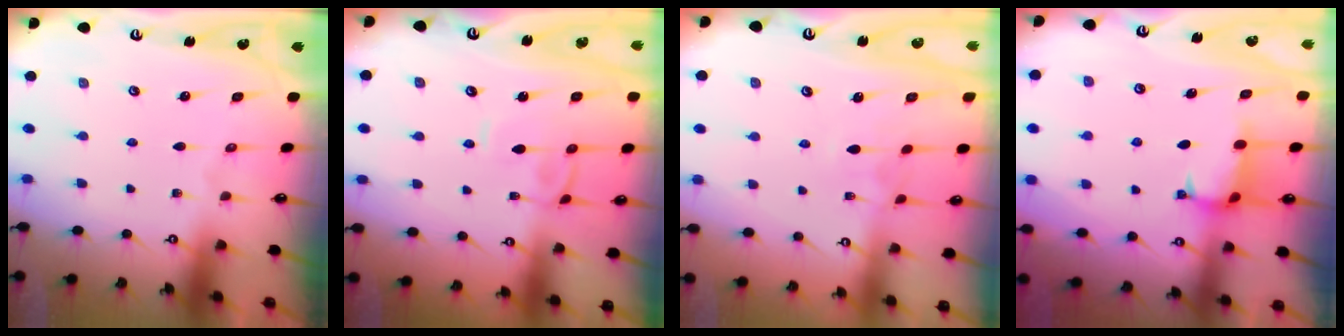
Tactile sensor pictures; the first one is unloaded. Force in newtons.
{"total": 2.1, "press": 2.0, "slide": 0.4}
{"total": 2.9, "press": 2.9, "slide": 0.3}
{"total": 1.3, "press": 1.2, "slide": 0.3}